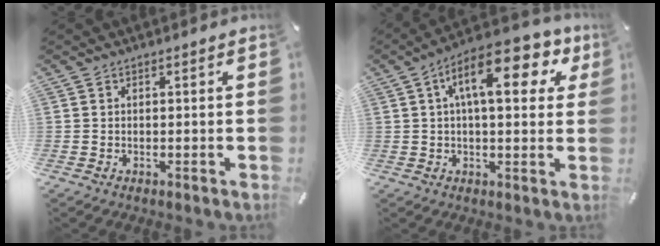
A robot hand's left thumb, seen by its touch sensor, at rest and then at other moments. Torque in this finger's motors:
{"motor_torque": [0.68, 1.05, 1.45, -1.32, 0.50]}